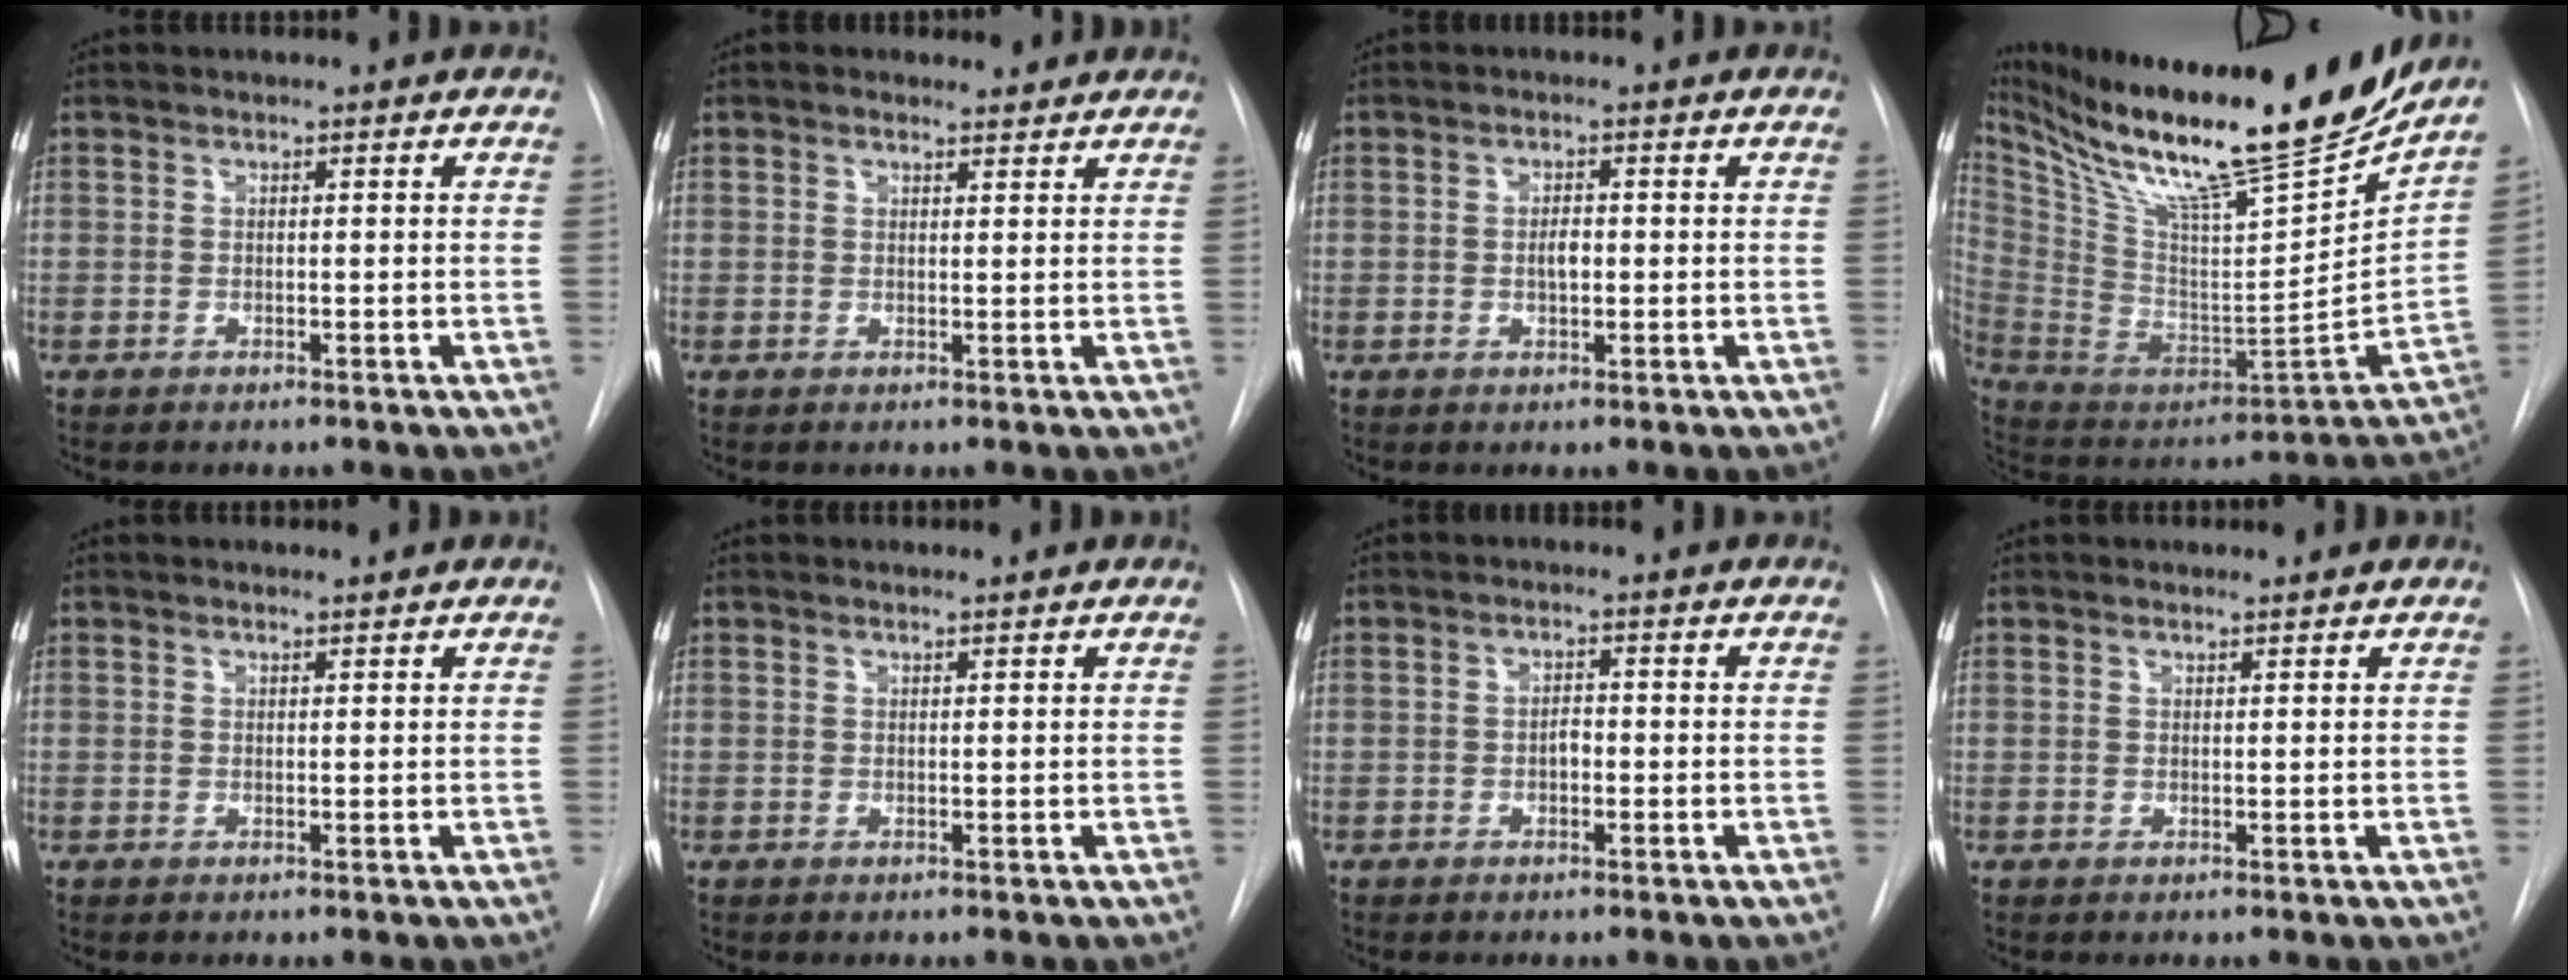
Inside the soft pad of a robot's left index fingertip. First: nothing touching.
{"total": 2.0, "force": [1.8, 0.9, 0.3], "torque": [-0.008, 0.009, 0.023]}
{"total": 2.1, "force": [-0.1, 0.9, 1.9], "torque": [-0.034, 0.002, -0.001]}
{"total": 30.8, "force": [25.0, 2.3, 17.7], "torque": [-0.317, -0.059, 0.401]}
{"total": 1.1, "force": [1.1, 0.0, 0.0], "torque": [-0.007, 0.002, 0.019]}
{"total": 1.0, "force": [1.0, -0.1, 0.0], "torque": [-0.009, 0.004, 0.019]}
{"total": 1.5, "force": [-0.4, 0.8, 1.2], "torque": [-0.018, 0.004, -0.007]}
{"total": 1.9, "force": [1.9, 0.1, 0.3], "torque": [-0.007, 0.011, 0.029]}